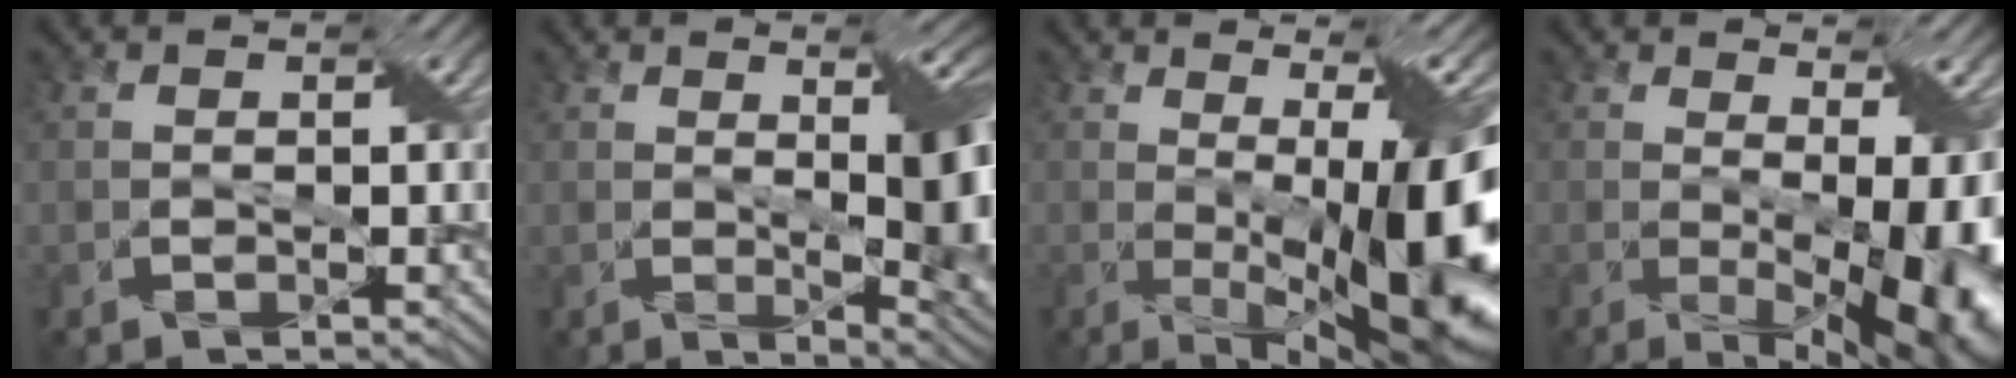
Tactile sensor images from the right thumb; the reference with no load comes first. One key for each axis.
{"total": 10.2, "fx": 0.7, "fy": 3.5, "fz": 9.6, "tx": -0.133, "ty": -0.010, "tz": 0.020}
{"total": 14.2, "fx": -1.4, "fy": 3.5, "fz": 13.7, "tx": -0.191, "ty": -0.014, "tz": -0.010}
{"total": 10.7, "fx": -1.3, "fy": 4.0, "fz": 9.8, "tx": -0.131, "ty": -0.026, "tz": -0.001}